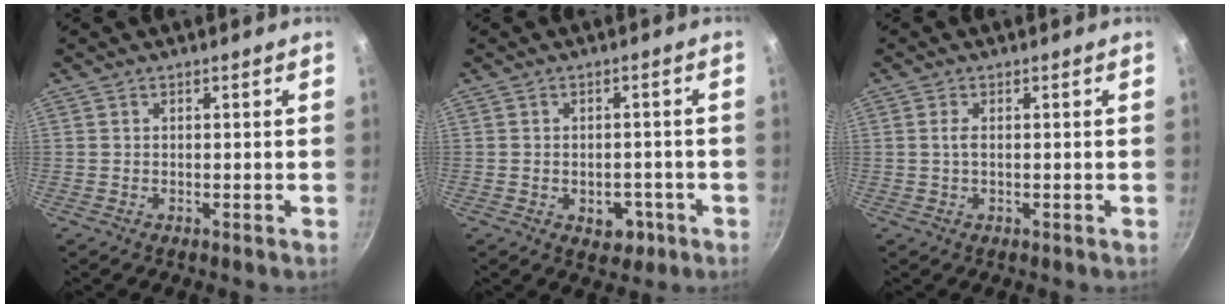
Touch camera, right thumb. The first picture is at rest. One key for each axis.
{"total": 5.0, "fx": -2.0, "fy": 3.6, "fz": 2.9, "tx": -0.019, "ty": 0.014, "tz": -0.018}
{"total": 1.5, "fx": 0.1, "fy": 0.6, "fz": 1.4, "tx": -0.029, "ty": 0.002, "tz": 0.002}